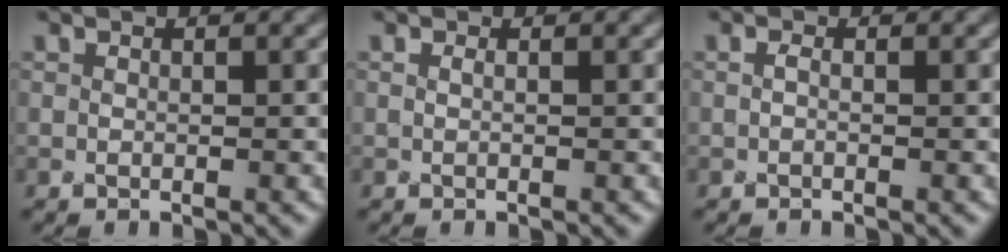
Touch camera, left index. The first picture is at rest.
{"total": 0.0}
{"total": 0.6, "force": [-0.5, 0.1, 0.3], "torque": [-0.006, 0.003, -0.003]}